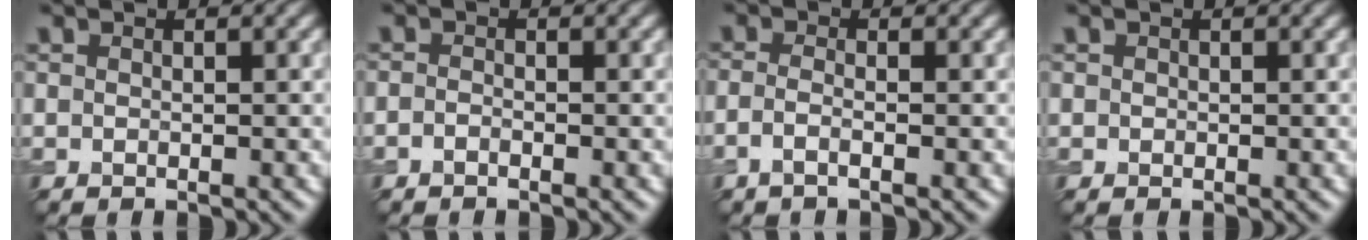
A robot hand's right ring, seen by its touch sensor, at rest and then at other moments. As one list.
[{"total": 0.7, "force": [-0.5, 0.2, 0.4], "torque": [-0.009, -0.001, -0.012]}, {"total": 1.5, "force": [-0.8, 0.5, 1.2], "torque": [-0.026, -0.006, -0.022]}, {"total": 0.0}]